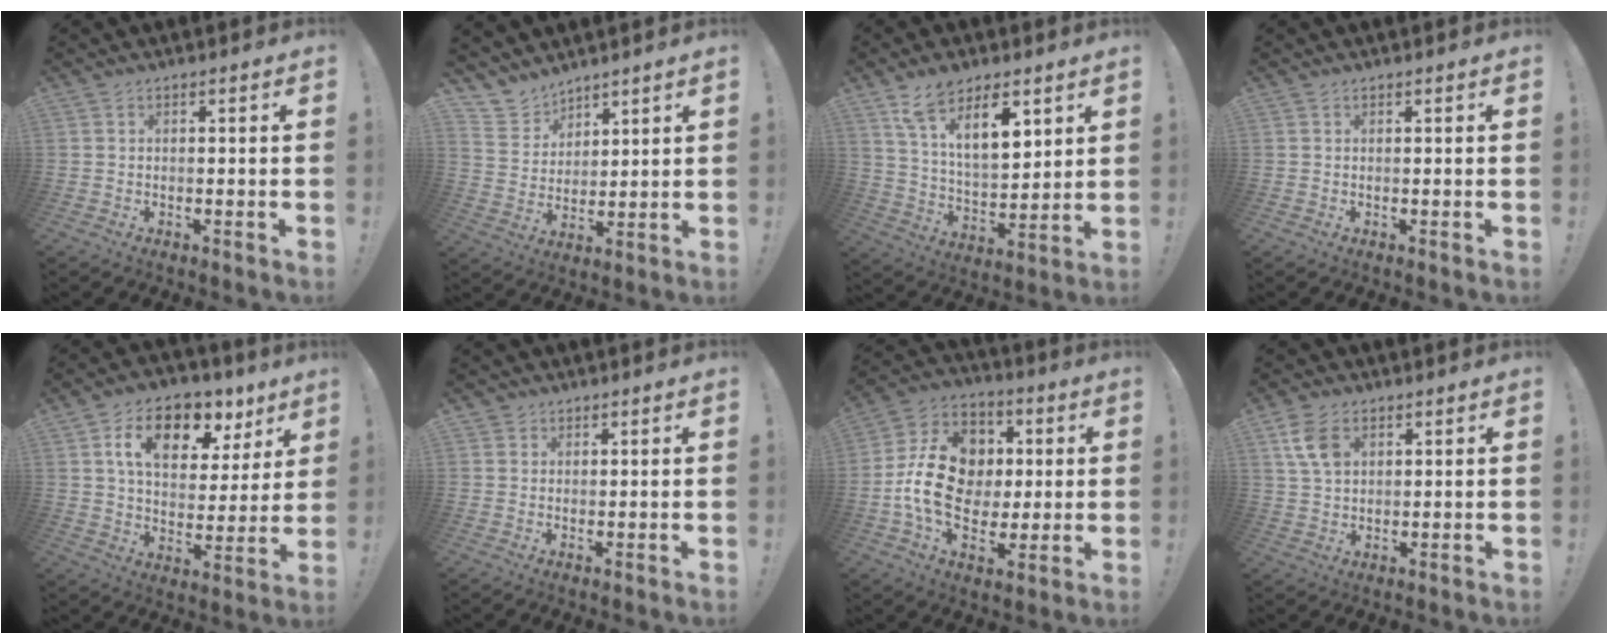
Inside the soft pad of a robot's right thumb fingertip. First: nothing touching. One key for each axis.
{"total": 7.6, "fx": 6.4, "fy": 4.1, "fz": 0.3, "tx": -0.027, "ty": -0.056, "tz": 0.129}
{"total": 13.9, "fx": 9.0, "fy": 6.4, "fz": 8.5, "tx": -0.148, "ty": -0.040, "tz": 0.163}
{"total": 0.0}
{"total": 15.4, "fx": 7.9, "fy": 8.8, "fz": 9.8, "tx": -0.150, "ty": -0.037, "tz": 0.136}
{"total": 1.5, "fx": 1.0, "fy": 1.1, "fz": 0.1, "tx": -0.005, "ty": -0.001, "tz": 0.018}
{"total": 18.7, "fx": -0.4, "fy": 14.8, "fz": 11.3, "tx": -0.174, "ty": 0.018, "tz": 0.003}
{"total": 8.0, "fx": 3.3, "fy": 5.5, "fz": 4.9, "tx": -0.091, "ty": -0.003, "tz": 0.066}